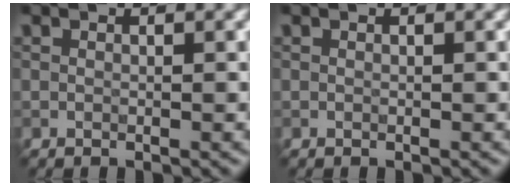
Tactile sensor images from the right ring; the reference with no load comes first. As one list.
[{"total": 0.0}]